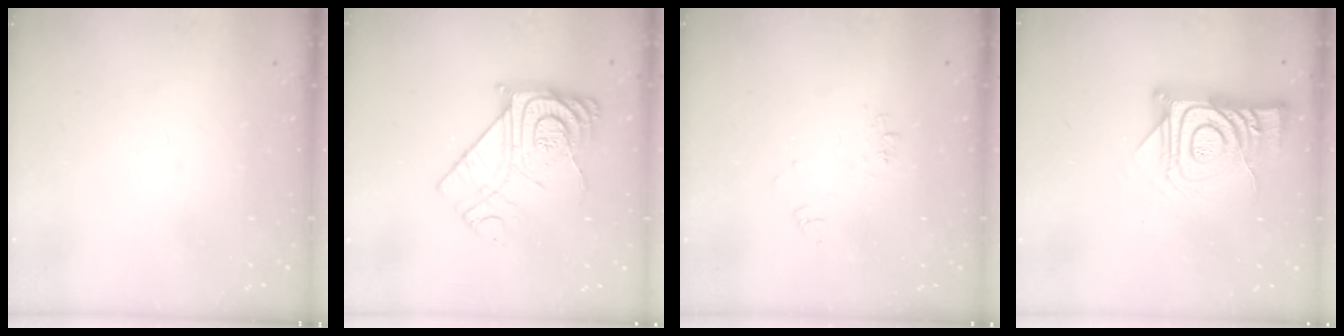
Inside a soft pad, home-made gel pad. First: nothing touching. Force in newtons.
{"total": 16.4, "press": 16.3, "slide": 1.7}
{"total": 6.2, "press": 6.2, "slide": 0.5}
{"total": 16.1, "press": 16.1, "slide": 1.3}